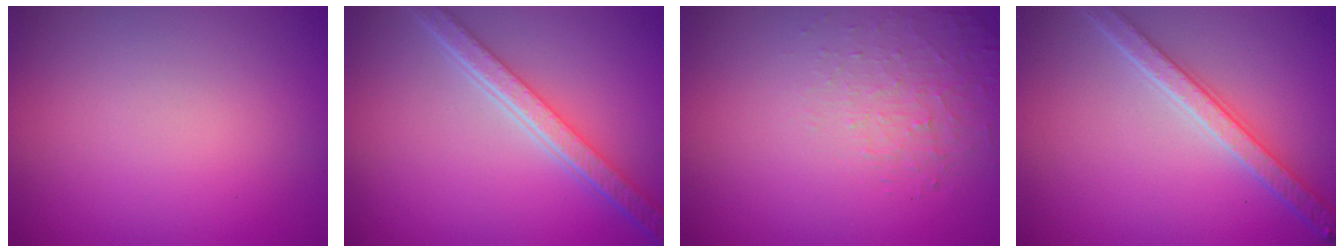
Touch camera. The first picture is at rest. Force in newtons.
{"total": 5.5, "press": 4.3, "slide": 3.5}
{"total": 1.4, "press": 0.6, "slide": 1.3}
{"total": 4.2, "press": 3.5, "slide": 2.3}